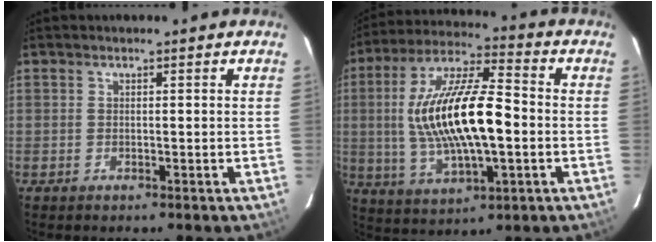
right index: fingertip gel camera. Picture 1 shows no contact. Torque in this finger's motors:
{"motor_torque": [1.05, -0.13, 1.05, 0.21]}